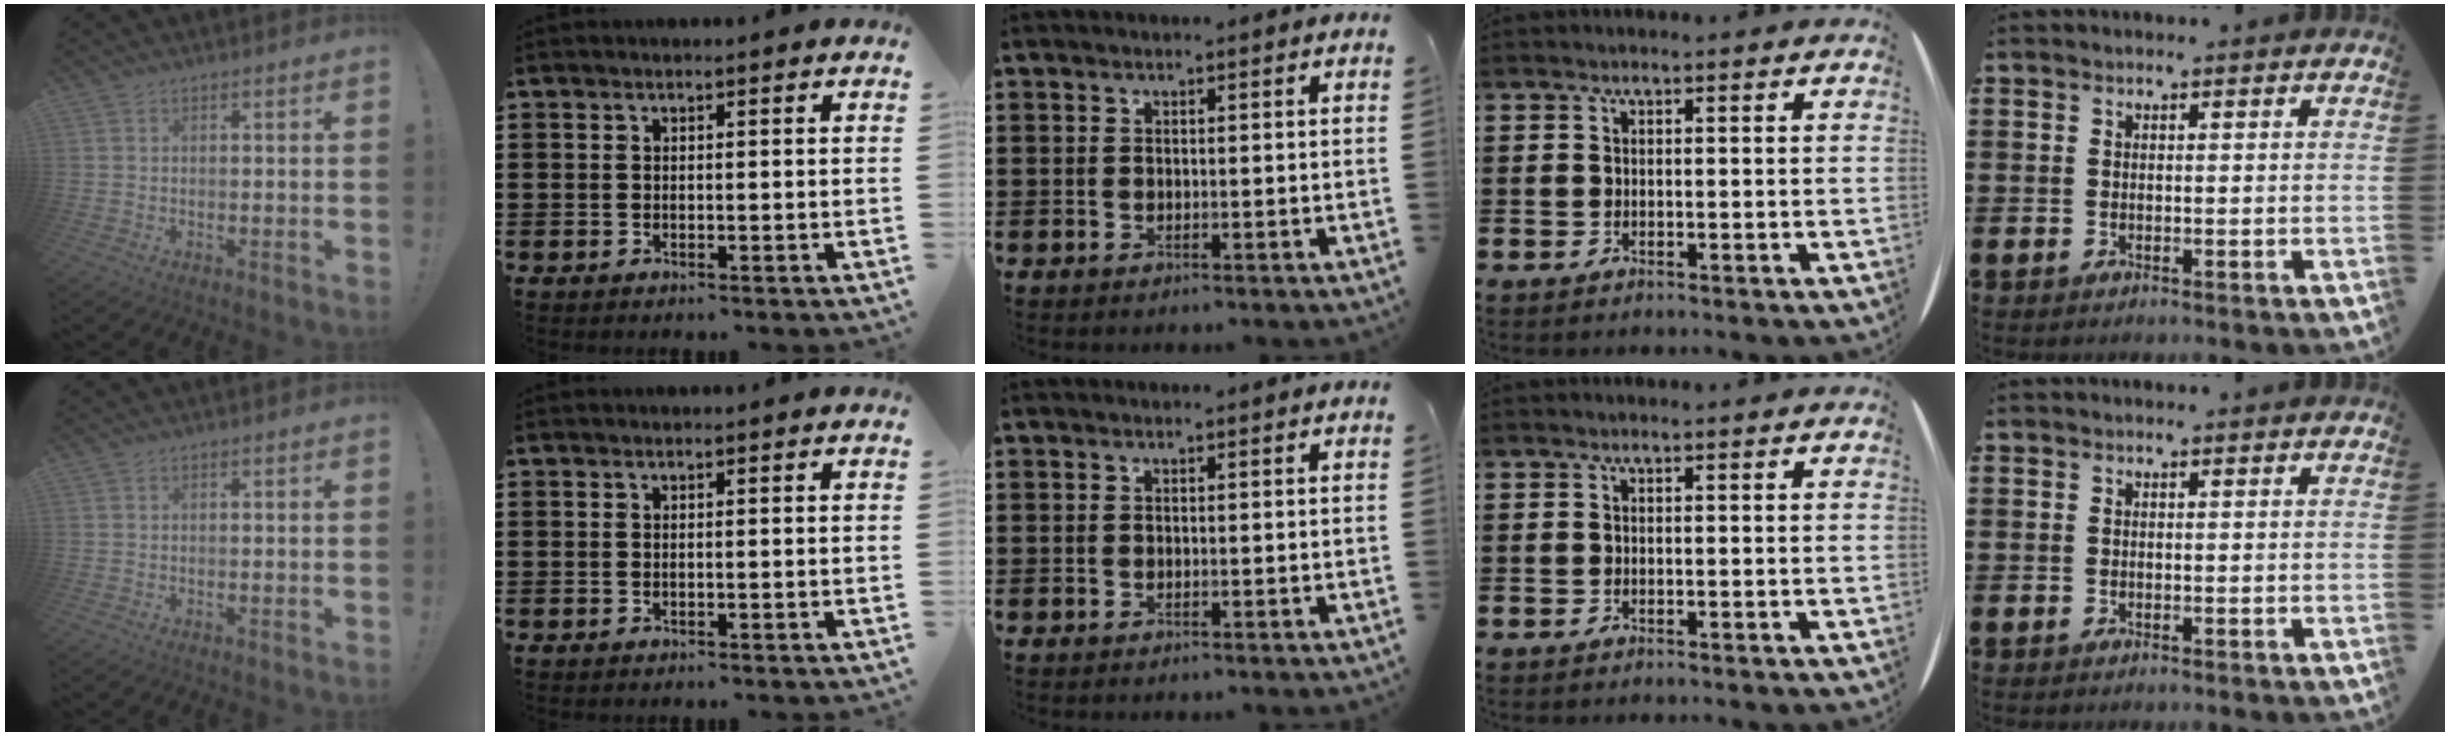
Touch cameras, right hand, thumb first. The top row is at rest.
{}